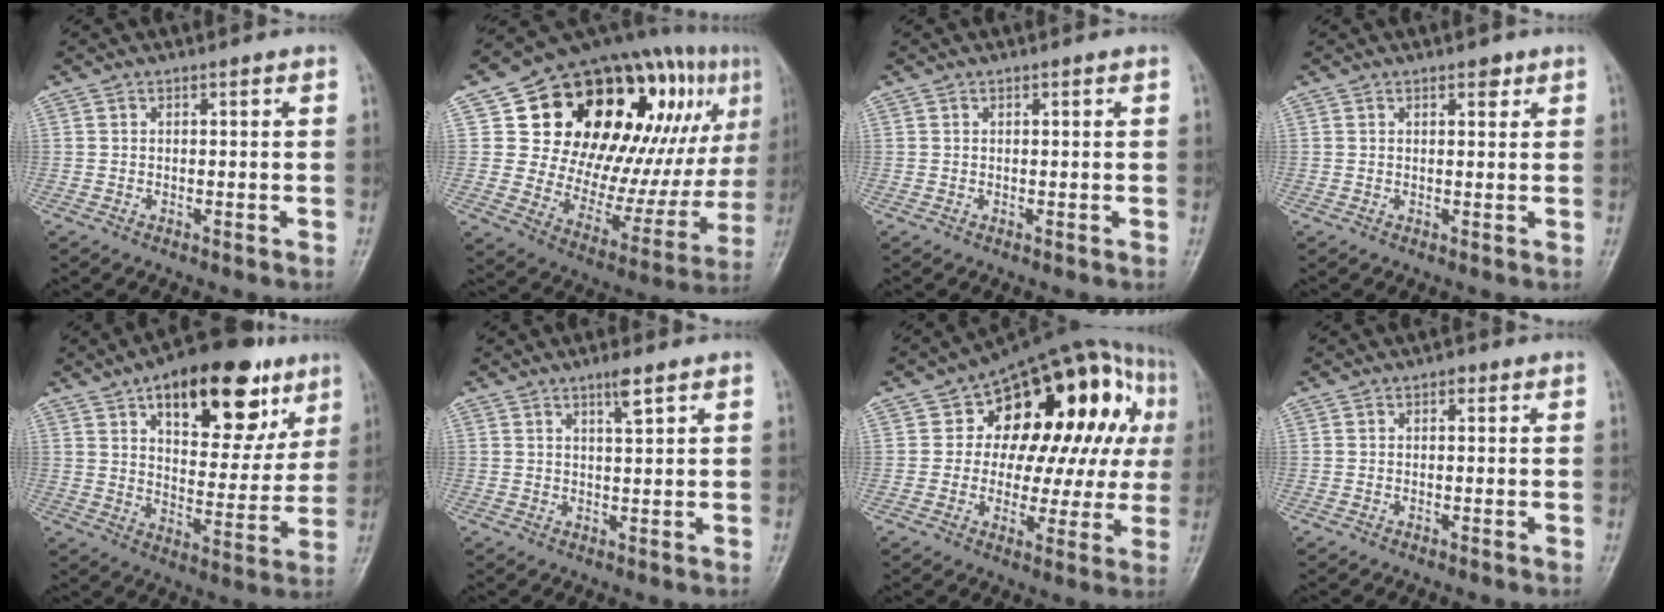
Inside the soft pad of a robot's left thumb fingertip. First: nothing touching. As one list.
[{"total": 33.5, "force": [12.7, 17.5, 25.6], "torque": [-0.322, 0.017, 0.210]}, {"total": 0.0}, {"total": 1.9, "force": [1.1, 1.0, 1.1], "torque": [-0.004, -0.003, 0.013]}, {"total": 22.4, "force": [11.6, 10.7, 15.9], "torque": [-0.180, -0.028, 0.173]}, {"total": 2.7, "force": [1.7, 0.3, 2.1], "torque": [-0.036, -0.006, 0.030]}, {"total": 24.4, "force": [5.6, 14.0, 19.2], "torque": [-0.204, 0.032, 0.074]}, {"total": 0.7, "force": [0.1, 0.5, 0.6], "torque": [0.004, 0.004, -0.006]}]